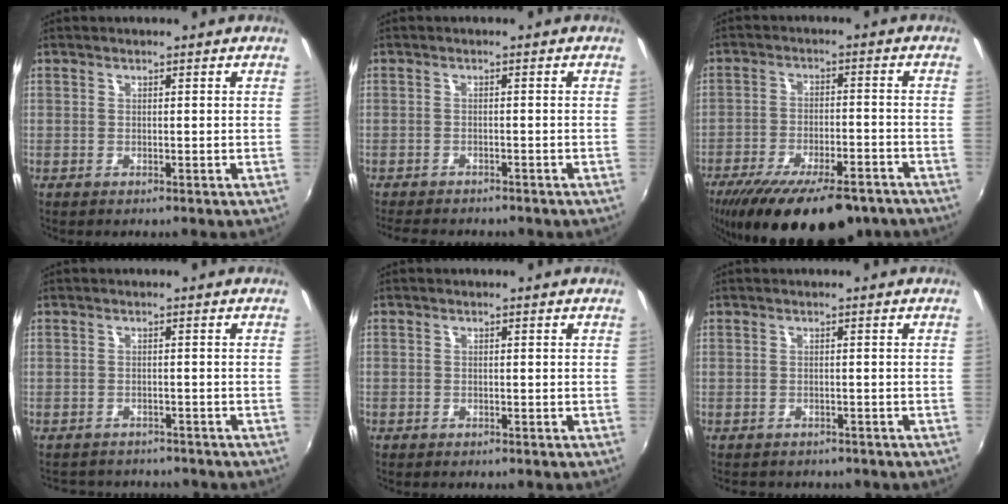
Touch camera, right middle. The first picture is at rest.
{"total": 6.7, "force": [-5.9, 1.8, 2.6], "torque": [-0.062, -0.018, -0.088]}
{"total": 21.1, "force": [-15.7, 7.0, 12.3], "torque": [-0.231, -0.044, -0.226]}
{"total": 8.6, "force": [-7.5, 3.1, 2.6], "torque": [-0.059, -0.012, -0.104]}
{"total": 1.3, "force": [-1.0, 0.9, 0.0], "torque": [-0.006, 0.004, -0.016]}
{"total": 4.7, "force": [-4.0, 1.9, 1.5], "torque": [-0.035, -0.015, -0.051]}